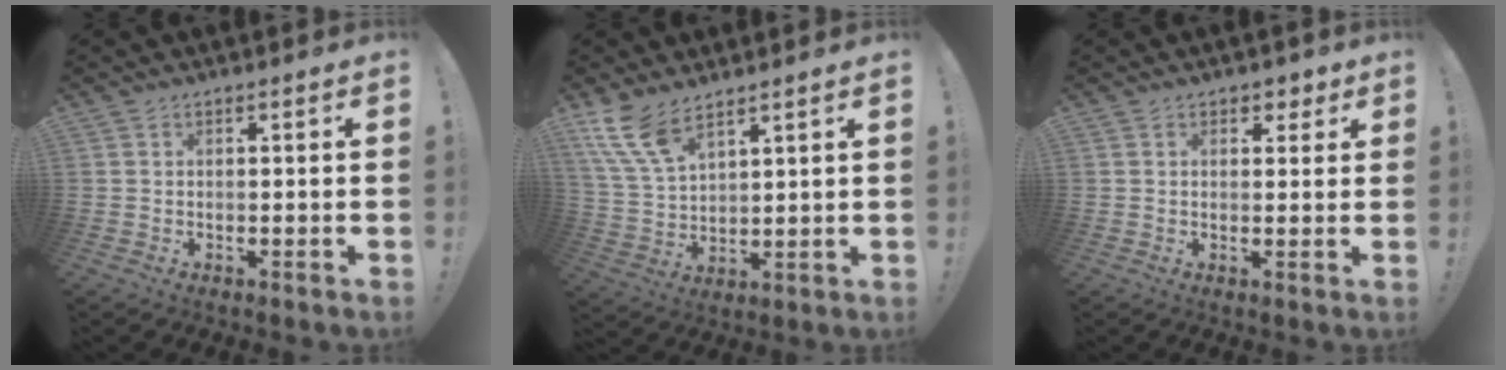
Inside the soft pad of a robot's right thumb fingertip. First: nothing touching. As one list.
[{"total": 10.6, "force": [7.5, 4.3, 6.1], "torque": [-0.134, -0.036, 0.147]}, {"total": 3.1, "force": [1.9, 2.3, 0.9], "torque": [0.008, -0.011, 0.029]}]